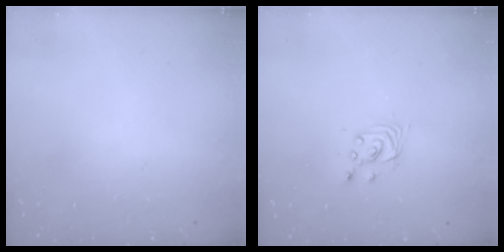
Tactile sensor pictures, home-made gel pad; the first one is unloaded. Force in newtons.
{"total": 2.7, "press": 2.7, "slide": 0.2}